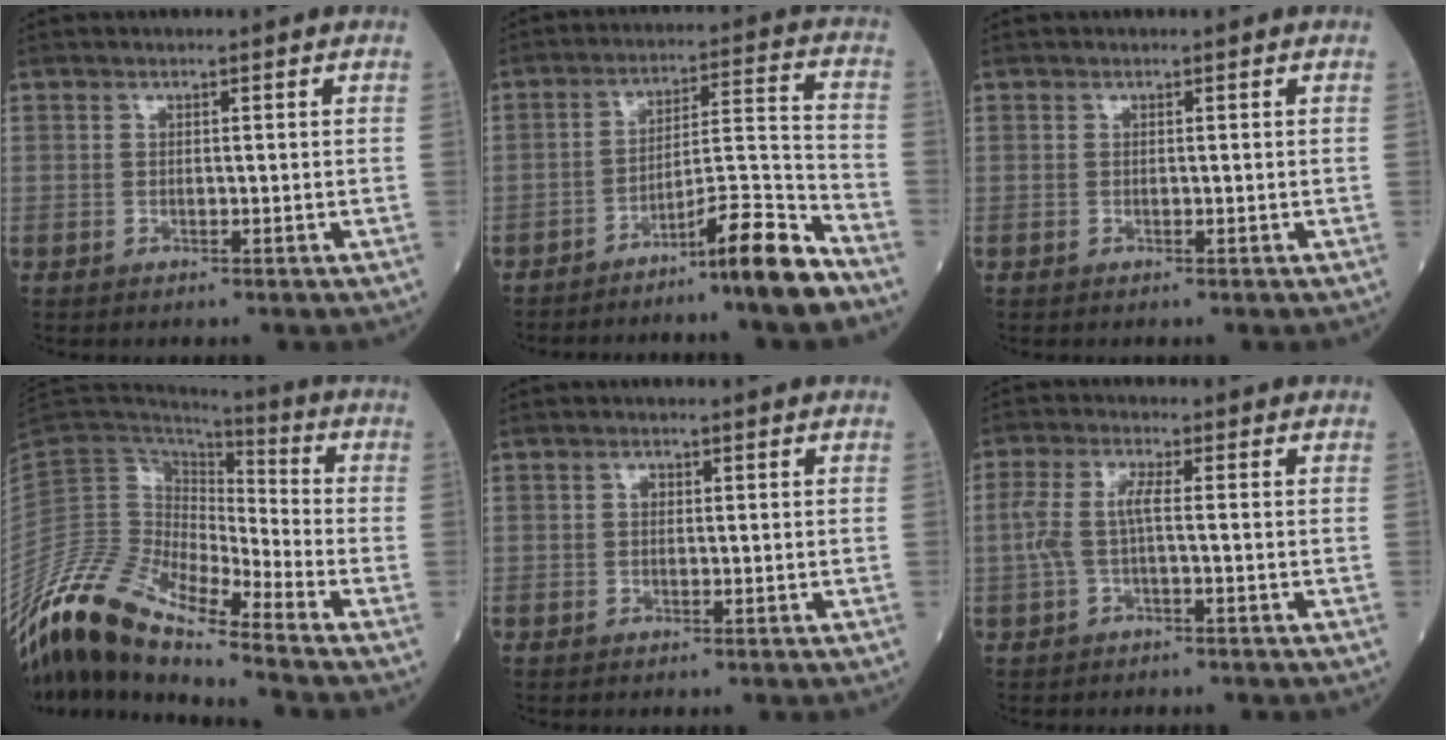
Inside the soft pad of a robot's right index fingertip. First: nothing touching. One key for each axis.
{"total": 10.4, "fx": -7.9, "fy": -1.2, "fz": 6.7, "tx": -0.094, "ty": 0.013, "tz": -0.130}
{"total": 0.0}
{"total": 13.8, "fx": -11.3, "fy": 2.2, "fz": 7.6, "tx": -0.154, "ty": 0.023, "tz": -0.214}
{"total": 1.0, "fx": 0.2, "fy": 0.8, "fz": 0.6, "tx": -0.012, "ty": 0.001, "tz": 0.002}
{"total": 4.0, "fx": -0.3, "fy": 0.7, "fz": 4.0, "tx": -0.099, "ty": 0.012, "tz": -0.008}